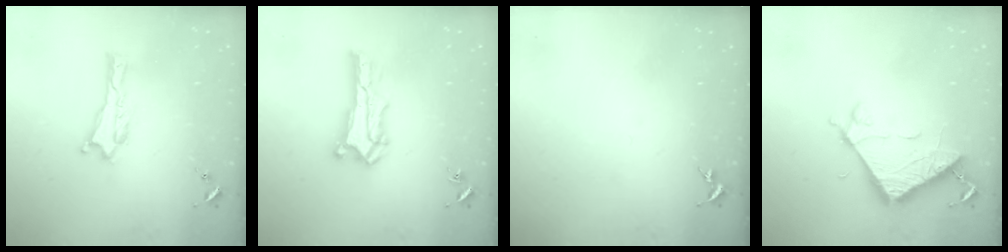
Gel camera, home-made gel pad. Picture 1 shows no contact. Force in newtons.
{"total": 1.5, "press": 1.5, "slide": 0.2}
{"total": 0.0}
{"total": 6.9, "press": 6.9, "slide": 0.4}